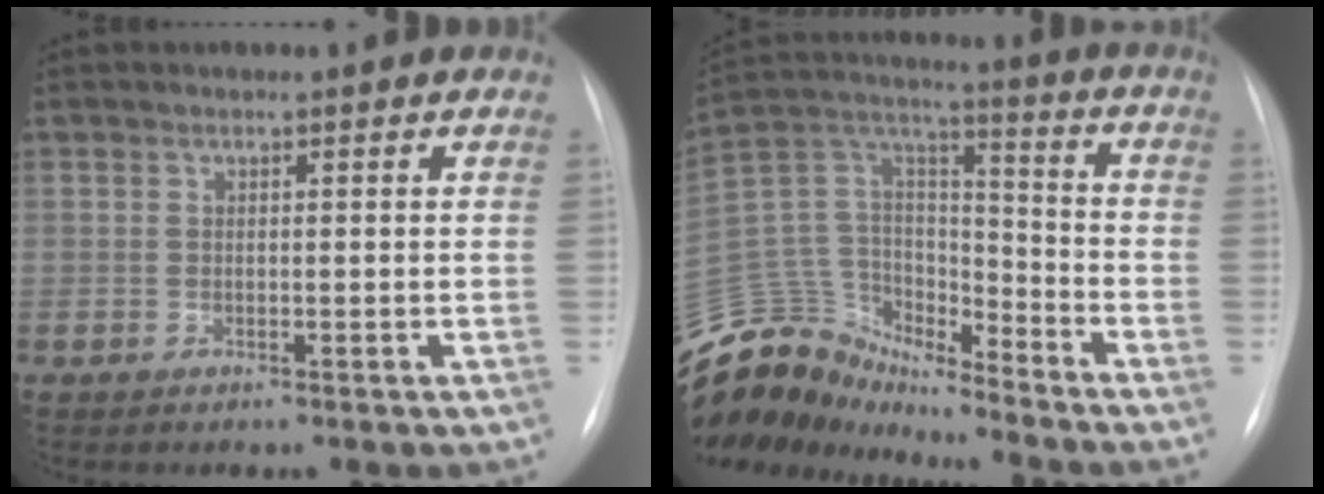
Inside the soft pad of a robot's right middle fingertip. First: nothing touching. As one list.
[{"total": 17.6, "force": [-16.2, 5.9, 3.5], "torque": [-0.079, 0.065, -0.292]}]